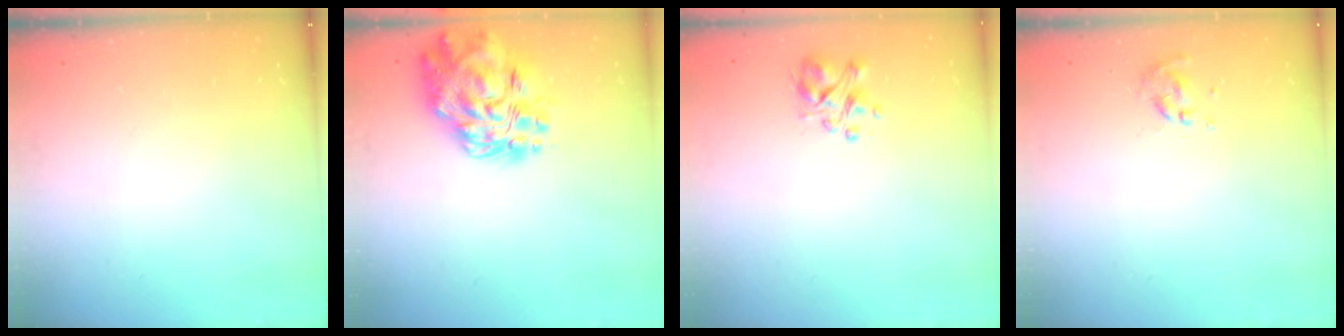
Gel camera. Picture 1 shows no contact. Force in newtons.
{"total": 22.0, "press": 21.0, "slide": 6.5}
{"total": 3.2, "press": 3.1, "slide": 0.8}
{"total": 0.0}